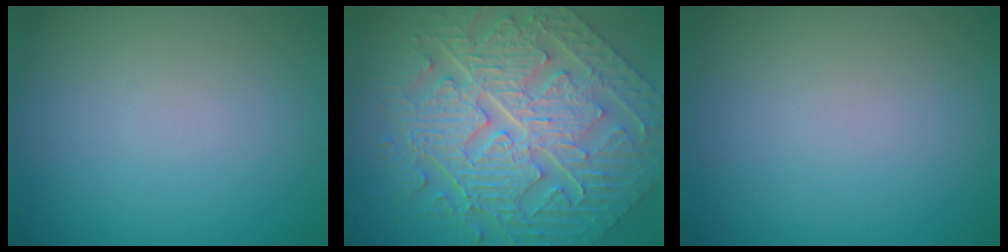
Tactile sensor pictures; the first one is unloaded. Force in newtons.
{"total": 10.9, "press": 7.7, "slide": 7.8}
{"total": 0.0}